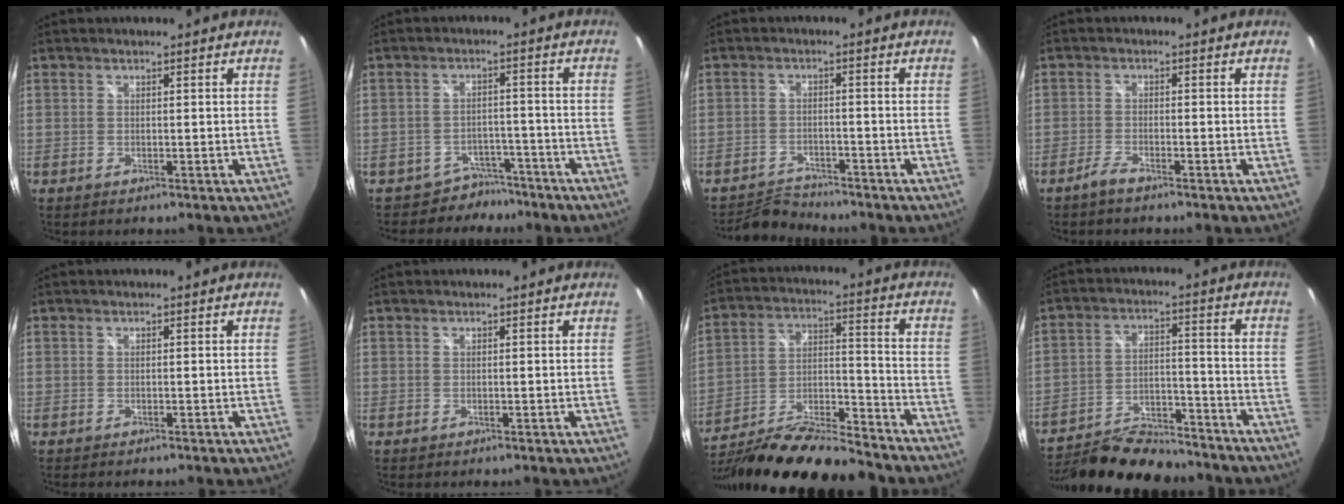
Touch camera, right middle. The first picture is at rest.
{"total": 5.8, "force": [-4.8, 3.3, -0.5], "torque": [0.009, 0.025, -0.068]}
{"total": 4.5, "force": [-4.4, 0.7, -0.4], "torque": [-0.008, 0.011, -0.082]}
{"total": 2.6, "force": [-2.3, 0.4, 1.2], "torque": [-0.038, -0.001, -0.047]}
{"total": 0.6, "force": [-0.6, 0.1, 0.2], "torque": [-0.004, -0.004, -0.012]}
{"total": 0.0}
{"total": 23.5, "force": [-19.6, 3.8, 12.4], "torque": [-0.231, -0.039, -0.319]}
{"total": 19.5, "force": [-17.2, 4.7, 7.9], "torque": [-0.157, -0.013, -0.267]}